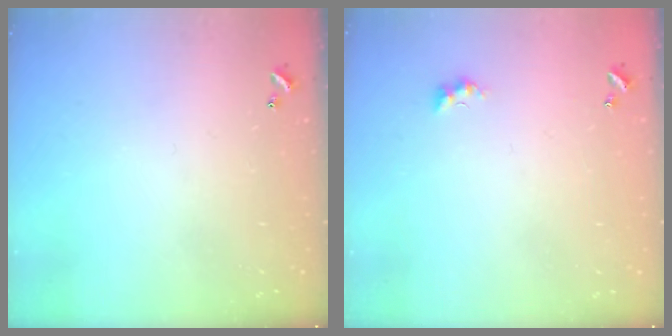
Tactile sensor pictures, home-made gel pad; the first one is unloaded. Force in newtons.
{"total": 1.6, "press": 1.5, "slide": 0.6}